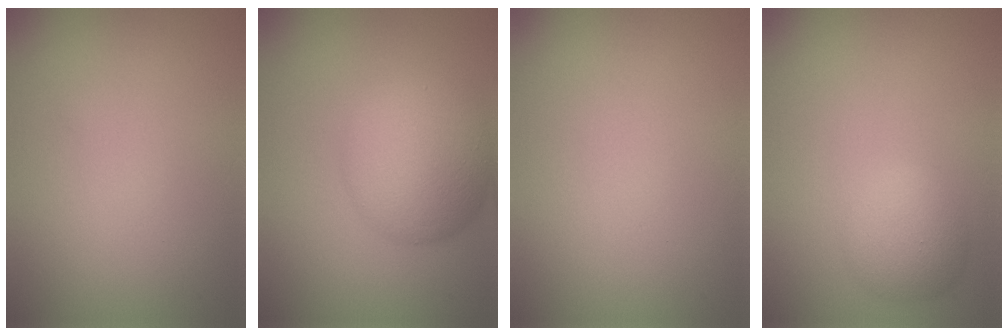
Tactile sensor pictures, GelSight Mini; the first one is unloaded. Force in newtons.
{"total": 7.1, "press": 7.1, "slide": 0.0}
{"total": 0.0}
{"total": 3.2, "press": 3.2, "slide": 0.2}